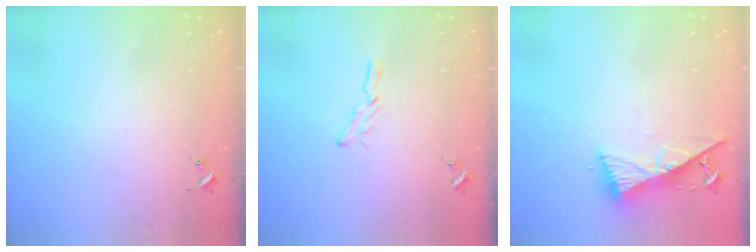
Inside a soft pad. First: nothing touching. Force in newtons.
{"total": 5.6, "press": 5.6, "slide": 0.5}
{"total": 10.6, "press": 10.5, "slide": 1.2}